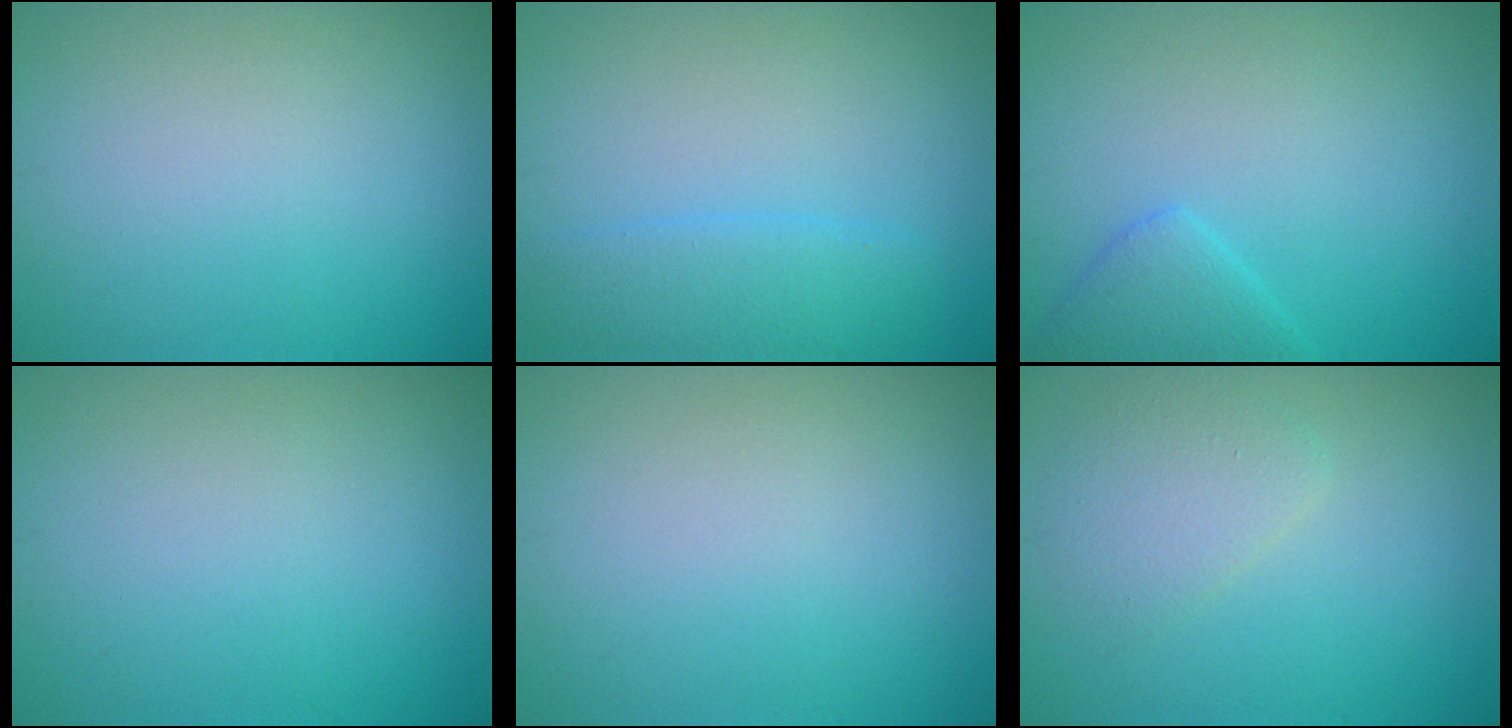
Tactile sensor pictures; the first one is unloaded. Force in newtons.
{"total": 2.8, "press": 2.8, "slide": 0.3}
{"total": 2.9, "press": 2.9, "slide": 0.3}
{"total": 0.0}
{"total": 0.0}
{"total": 2.5, "press": 2.5, "slide": 0.1}